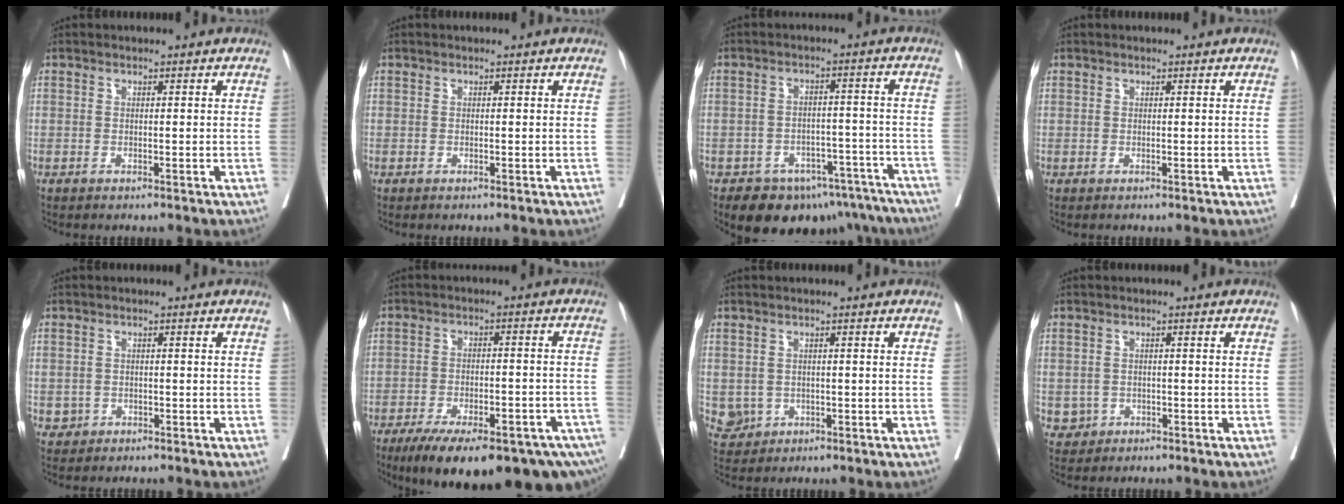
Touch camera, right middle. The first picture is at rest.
{"total": 0.0}
{"total": 15.0, "force": [-11.5, 8.3, 5.1], "torque": [-0.046, 0.033, -0.136]}
{"total": 0.0}
{"total": 1.4, "force": [-0.7, 1.2, 0.1], "torque": [-0.002, 0.006, -0.009]}
{"total": 21.8, "force": [-15.1, 6.0, 14.5], "torque": [-0.176, 0.000, -0.205]}
{"total": 4.0, "force": [-1.0, 3.8, 0.8], "torque": [-0.014, 0.002, -0.008]}
{"total": 2.3, "force": [-0.9, 2.0, 0.2], "torque": [0.001, 0.009, -0.012]}